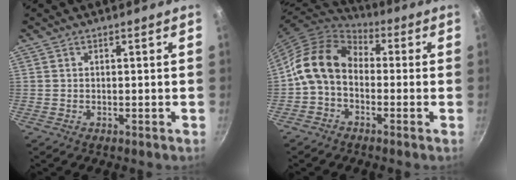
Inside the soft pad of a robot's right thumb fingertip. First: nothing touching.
{"total": 12.0, "force": [-1.3, 8.7, 8.1], "torque": [-0.143, 0.038, -0.041]}